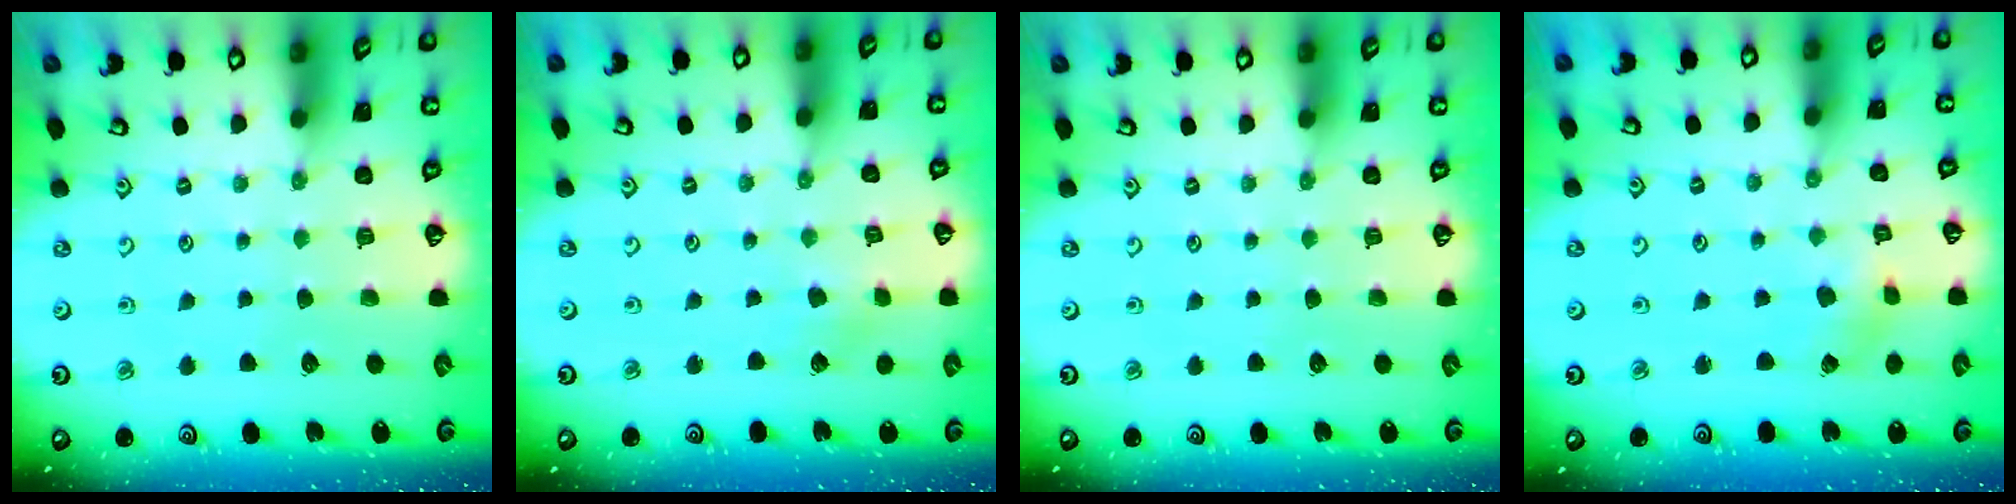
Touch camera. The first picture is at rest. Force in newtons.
{"total": 1.8, "press": 1.8, "slide": 0.2}
{"total": 0.0}
{"total": 1.3, "press": 1.2, "slide": 0.3}